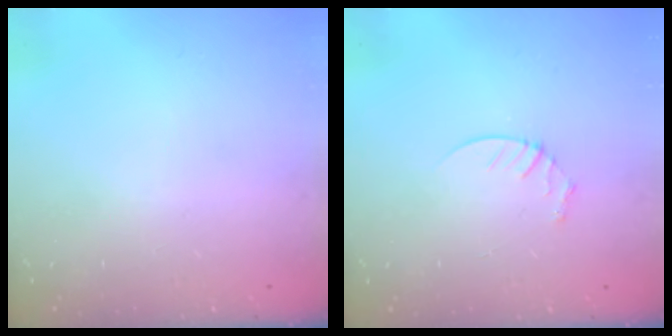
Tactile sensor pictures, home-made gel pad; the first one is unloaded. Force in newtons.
{"total": 3.6, "press": 3.6, "slide": 0.4}